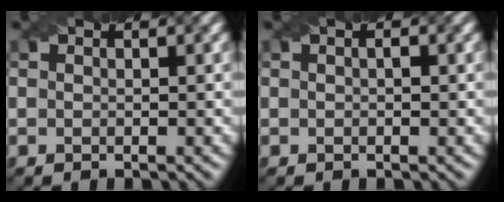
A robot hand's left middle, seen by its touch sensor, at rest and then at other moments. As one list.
[{"total": 0.6, "force": [0.0, 0.3, 0.5], "torque": [-0.008, 0.001, 0.000]}]